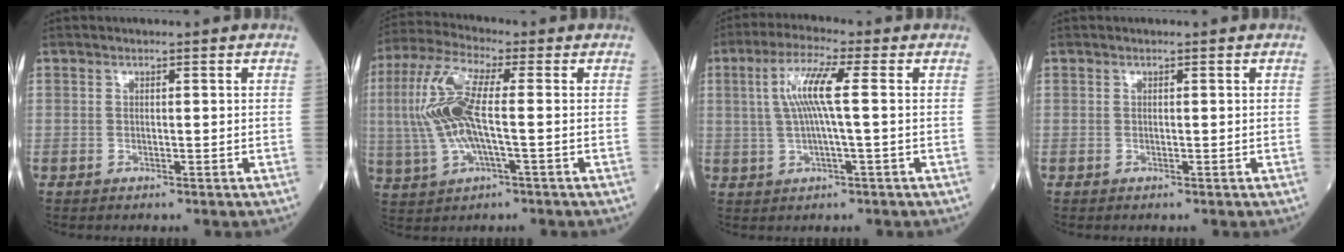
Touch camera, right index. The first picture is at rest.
{"total": 11.6, "force": [0.1, 2.5, 11.4], "torque": [-0.265, 0.013, -0.001]}
{"total": 7.5, "force": [1.1, 0.0, 7.4], "torque": [-0.149, 0.011, 0.020]}
{"total": 0.0}